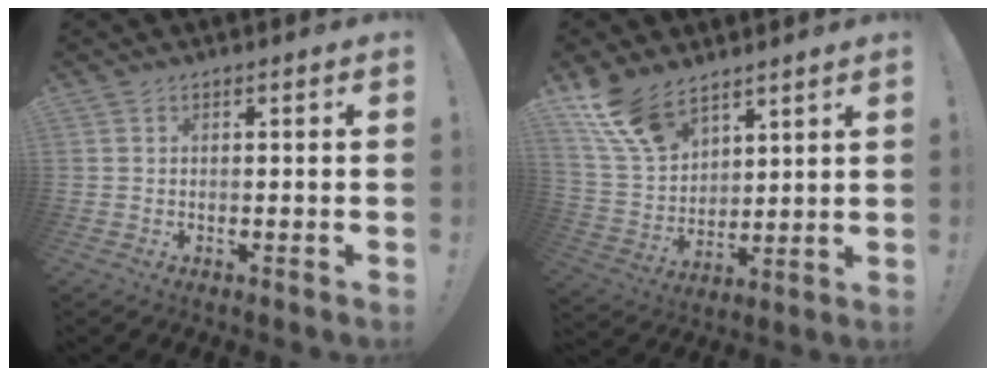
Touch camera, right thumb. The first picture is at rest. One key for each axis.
{"total": 14.0, "fx": 10.1, "fy": 7.2, "fz": 6.5, "tx": -0.132, "ty": -0.059, "tz": 0.196}